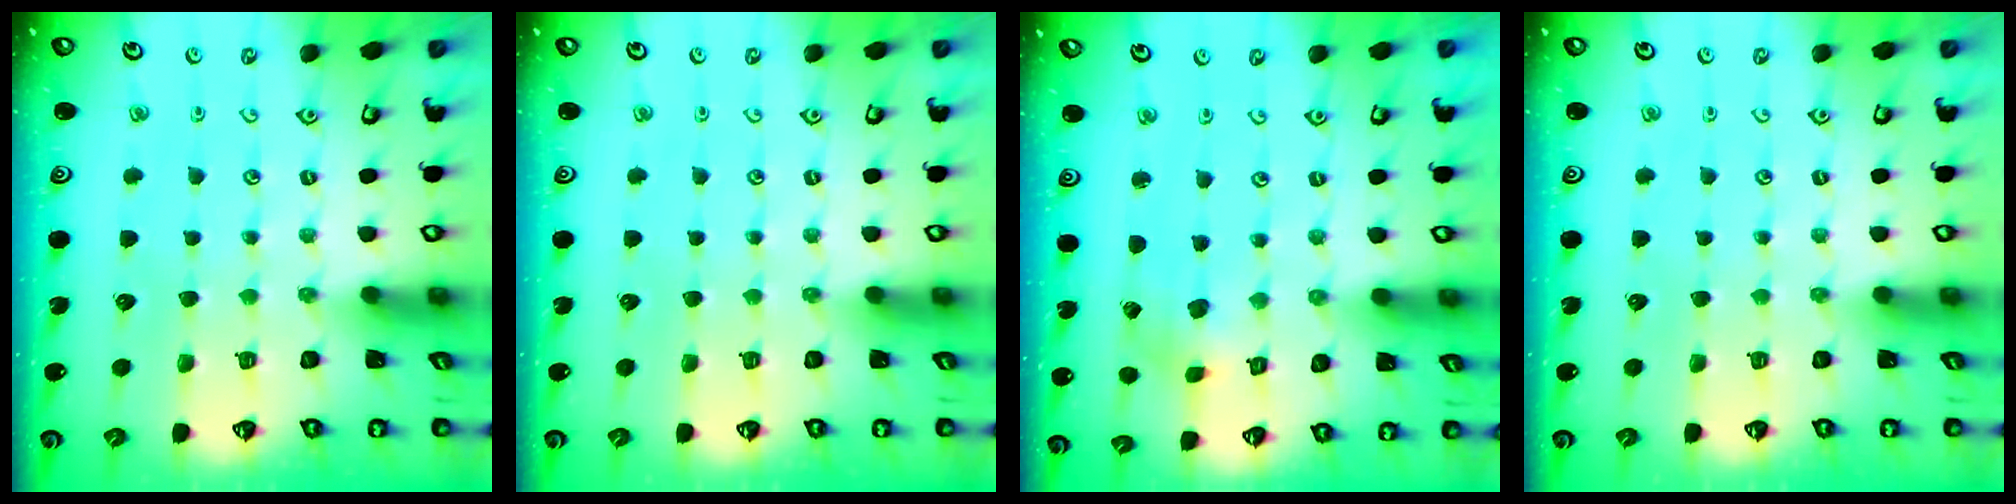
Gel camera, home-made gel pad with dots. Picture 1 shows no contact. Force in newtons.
{"total": 0.0}
{"total": 2.7, "press": 2.7, "slide": 0.4}
{"total": 0.0}